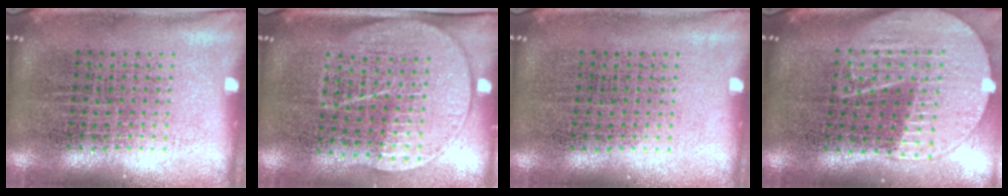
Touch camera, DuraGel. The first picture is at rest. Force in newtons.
{"total": 1.8, "press": 1.5, "slide": 1.0}
{"total": 0.0}
{"total": 2.1, "press": 1.9, "slide": 1.0}